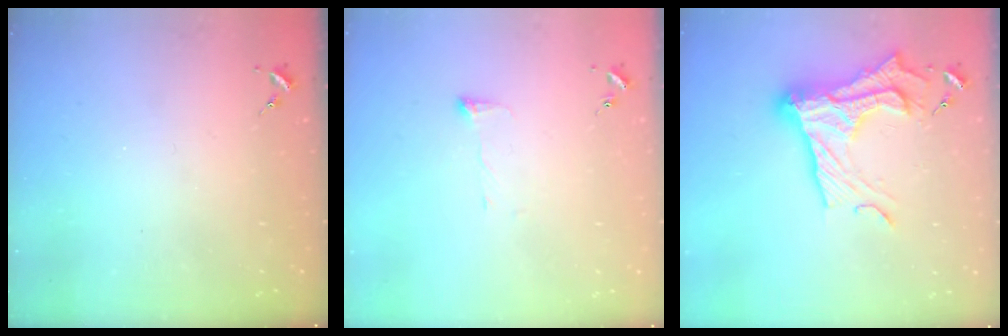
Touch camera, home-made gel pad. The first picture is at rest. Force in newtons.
{"total": 3.6, "press": 3.6, "slide": 0.5}
{"total": 22.9, "press": 22.8, "slide": 1.7}